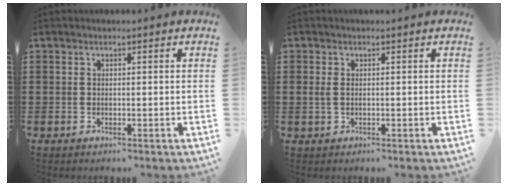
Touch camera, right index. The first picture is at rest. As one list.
[{"total": 1.4, "force": [0.1, 0.8, 1.2], "torque": [-0.033, 0.001, -0.002]}]